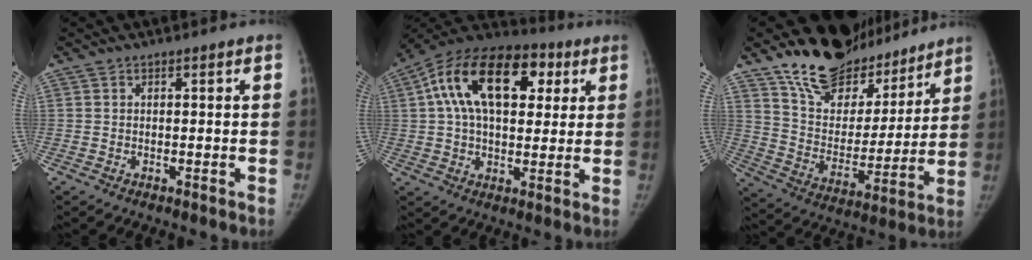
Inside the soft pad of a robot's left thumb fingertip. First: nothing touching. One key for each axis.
{"total": 21.7, "fx": 6.7, "fy": 12.7, "fz": 16.2, "tx": -0.257, "ty": 0.020, "tz": 0.098}
{"total": 19.3, "fx": 16.3, "fy": 8.8, "fz": 5.4, "tx": -0.030, "ty": -0.106, "tz": 0.280}